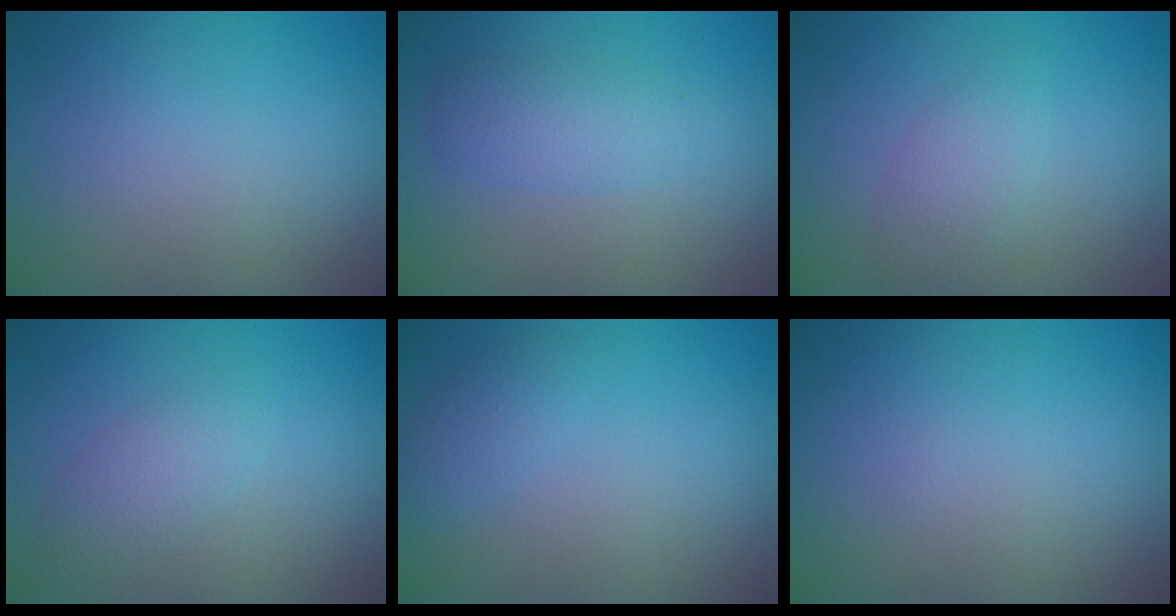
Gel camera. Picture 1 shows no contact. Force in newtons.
{"total": 2.4, "press": 2.4, "slide": 0.1}
{"total": 2.0, "press": 2.0, "slide": 0.1}
{"total": 2.1, "press": 2.1, "slide": 0.0}
{"total": 1.3, "press": 1.3, "slide": 0.1}
{"total": 0.0}